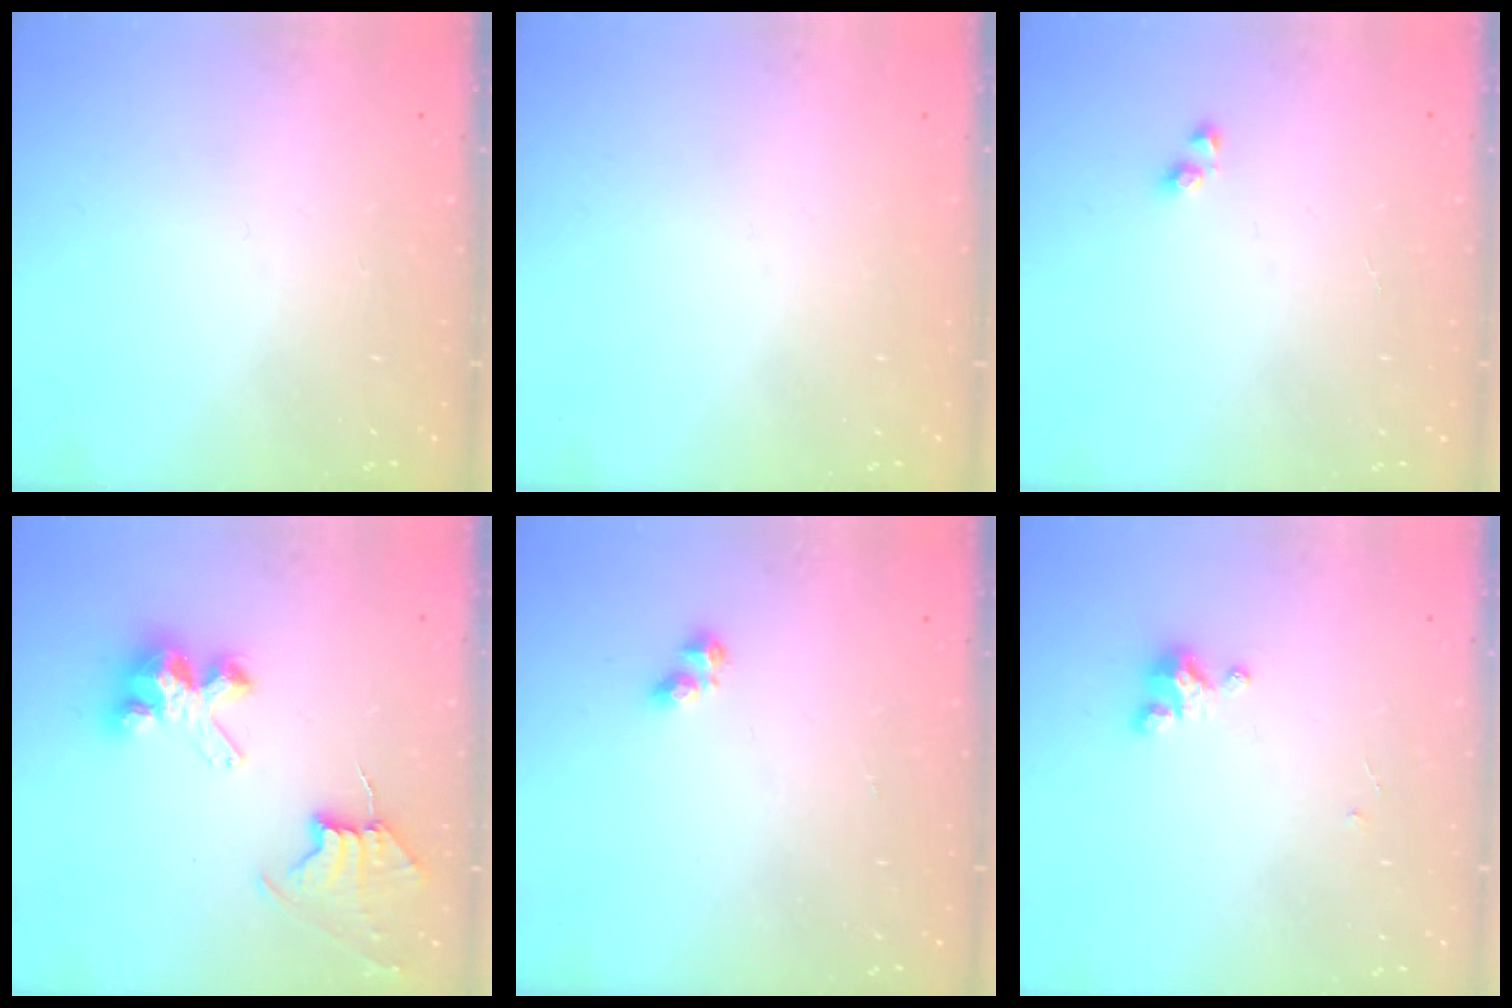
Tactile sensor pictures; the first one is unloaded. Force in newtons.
{"total": 0.0}
{"total": 2.9, "press": 2.9, "slide": 0.3}
{"total": 8.4, "press": 8.3, "slide": 0.7}
{"total": 3.2, "press": 3.2, "slide": 0.5}
{"total": 2.7, "press": 2.7, "slide": 0.3}